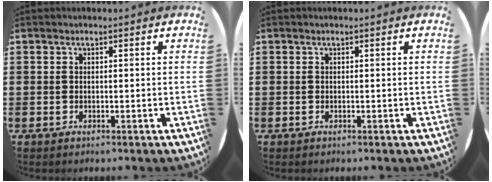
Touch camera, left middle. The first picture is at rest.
{"total": 0.0}